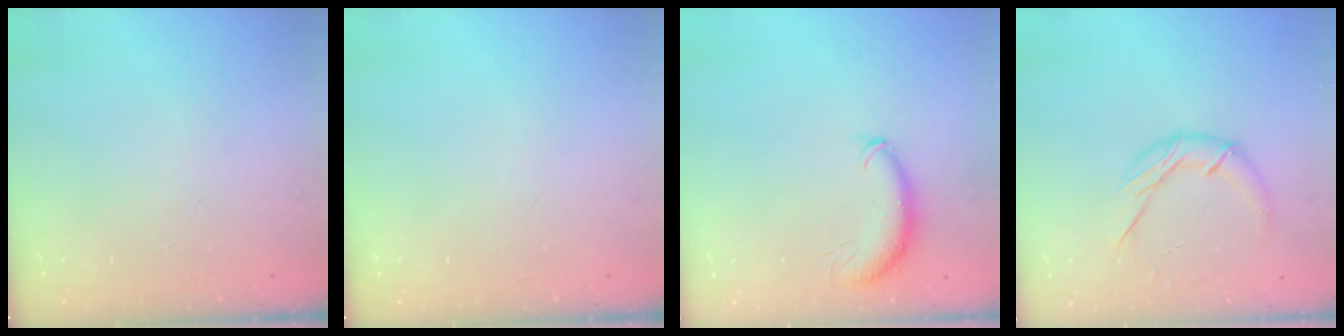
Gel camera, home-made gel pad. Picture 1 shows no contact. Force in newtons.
{"total": 0.0}
{"total": 8.7, "press": 8.6, "slide": 1.2}
{"total": 9.1, "press": 9.1, "slide": 0.6}